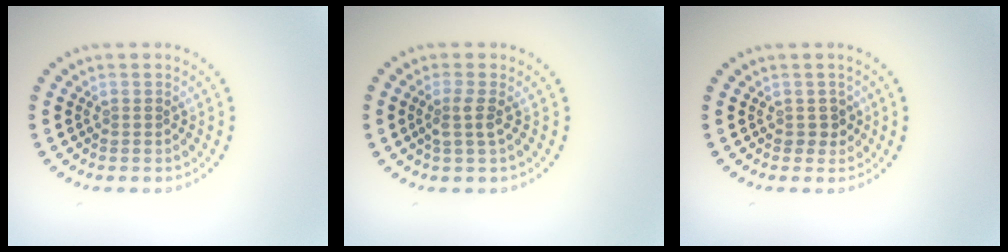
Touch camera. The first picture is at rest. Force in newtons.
{"total": 1.6, "press": 1.3, "slide": 1.0}
{"total": 1.1, "press": 1.0, "slide": 0.5}